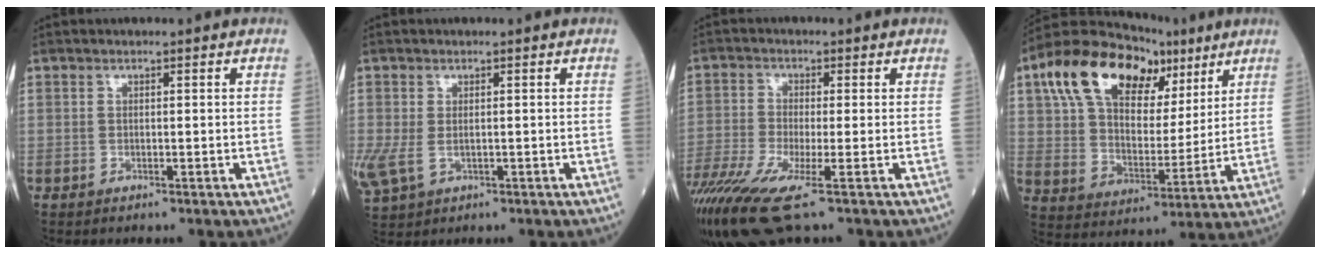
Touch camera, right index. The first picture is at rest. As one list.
[{"total": 7.4, "force": [-1.4, 4.8, 5.4], "torque": [-0.153, -0.011, -0.014]}, {"total": 12.3, "force": [-7.3, 1.7, 9.8], "torque": [-0.203, -0.030, -0.133]}, {"total": 18.1, "force": [9.4, 10.4, 11.5], "torque": [-0.210, 0.042, 0.162]}]